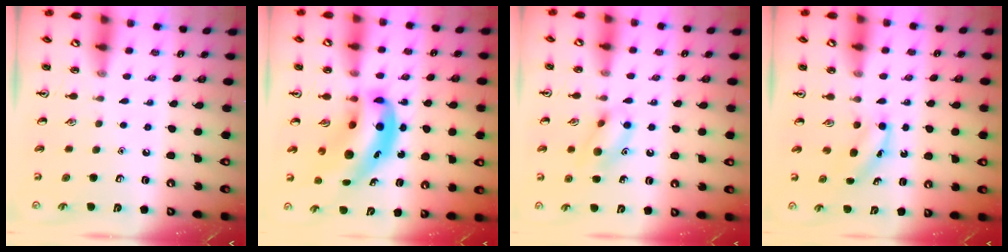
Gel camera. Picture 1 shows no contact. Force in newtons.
{"total": 13.3, "press": 12.8, "slide": 3.9}
{"total": 10.9, "press": 10.7, "slide": 1.8}
{"total": 3.7, "press": 3.5, "slide": 1.1}